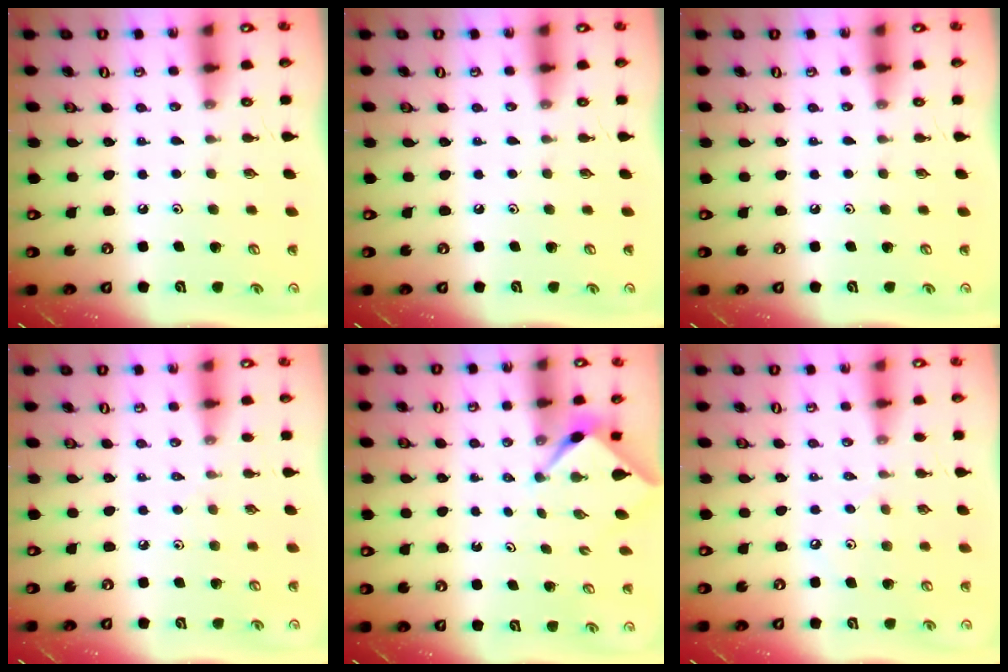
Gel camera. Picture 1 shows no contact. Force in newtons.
{"total": 0.0}
{"total": 0.0}
{"total": 3.1, "press": 3.1, "slide": 0.6}
{"total": 2.4, "press": 2.3, "slide": 0.3}
{"total": 5.9, "press": 5.8, "slide": 0.8}